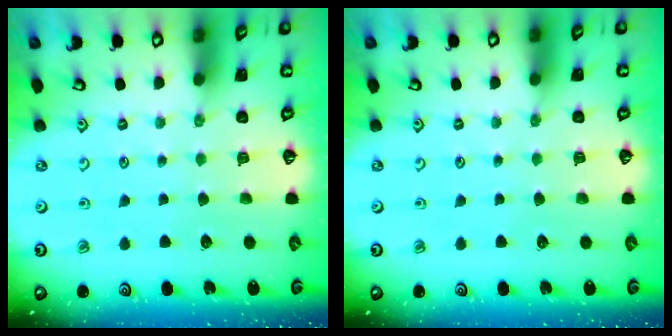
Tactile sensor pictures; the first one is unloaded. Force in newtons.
{"total": 0.0}